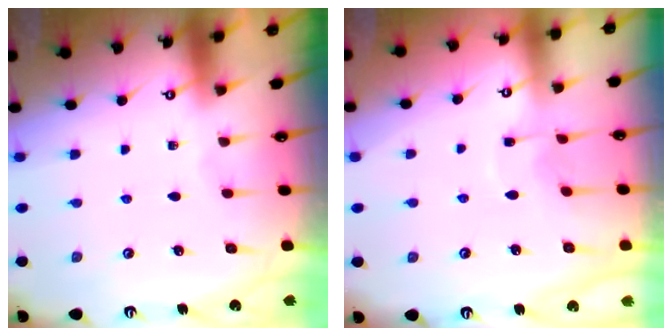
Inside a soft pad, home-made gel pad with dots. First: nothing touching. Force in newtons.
{"total": 3.2, "press": 3.2, "slide": 0.4}